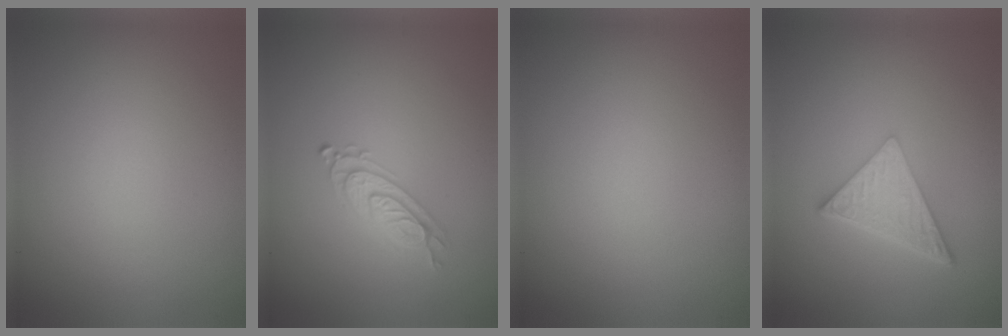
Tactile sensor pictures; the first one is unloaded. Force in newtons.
{"total": 2.2, "press": 2.0, "slide": 0.8}
{"total": 0.0}
{"total": 5.0, "press": 3.7, "slide": 3.5}